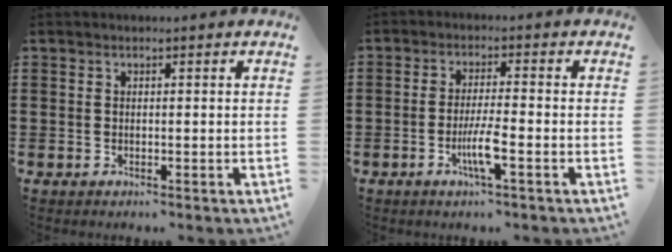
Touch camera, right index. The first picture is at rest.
{"total": 5.1, "force": [-2.1, 0.3, 4.6], "torque": [-0.091, -0.012, -0.040]}